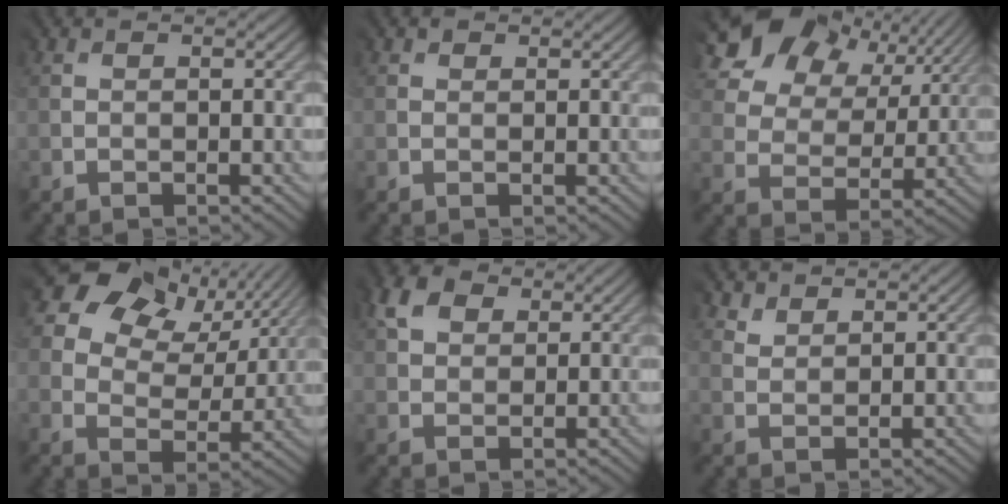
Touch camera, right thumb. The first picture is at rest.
{"total": 0.9, "force": [0.7, 0.4, -0.5], "torque": [0.010, -0.001, 0.010]}
{"total": 13.8, "force": [8.6, 8.4, 6.9], "torque": [-0.166, 0.037, 0.134]}
{"total": 11.6, "force": [7.1, 7.2, 5.6], "torque": [-0.103, 0.014, 0.106]}
{"total": 4.4, "force": [3.0, 3.0, 1.3], "torque": [-0.046, 0.007, 0.055]}
{"total": 2.9, "force": [2.7, 0.4, -1.0], "torque": [0.009, 0.002, 0.055]}